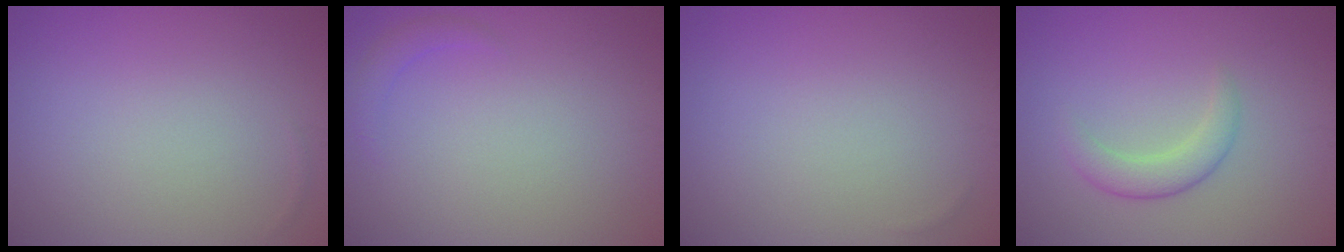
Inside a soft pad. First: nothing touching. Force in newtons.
{"total": 1.2, "press": 1.2, "slide": 0.1}
{"total": 0.0}
{"total": 2.4, "press": 2.4, "slide": 0.2}